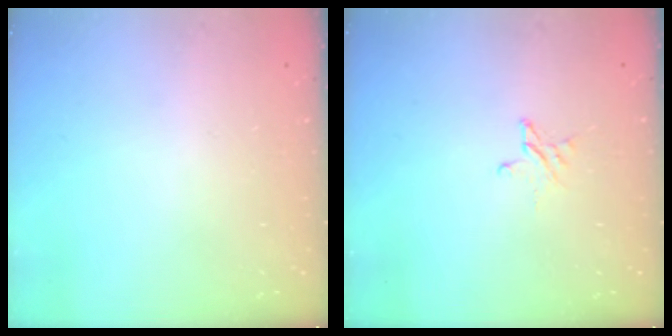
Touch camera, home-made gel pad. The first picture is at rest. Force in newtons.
{"total": 2.7, "press": 2.7, "slide": 0.2}